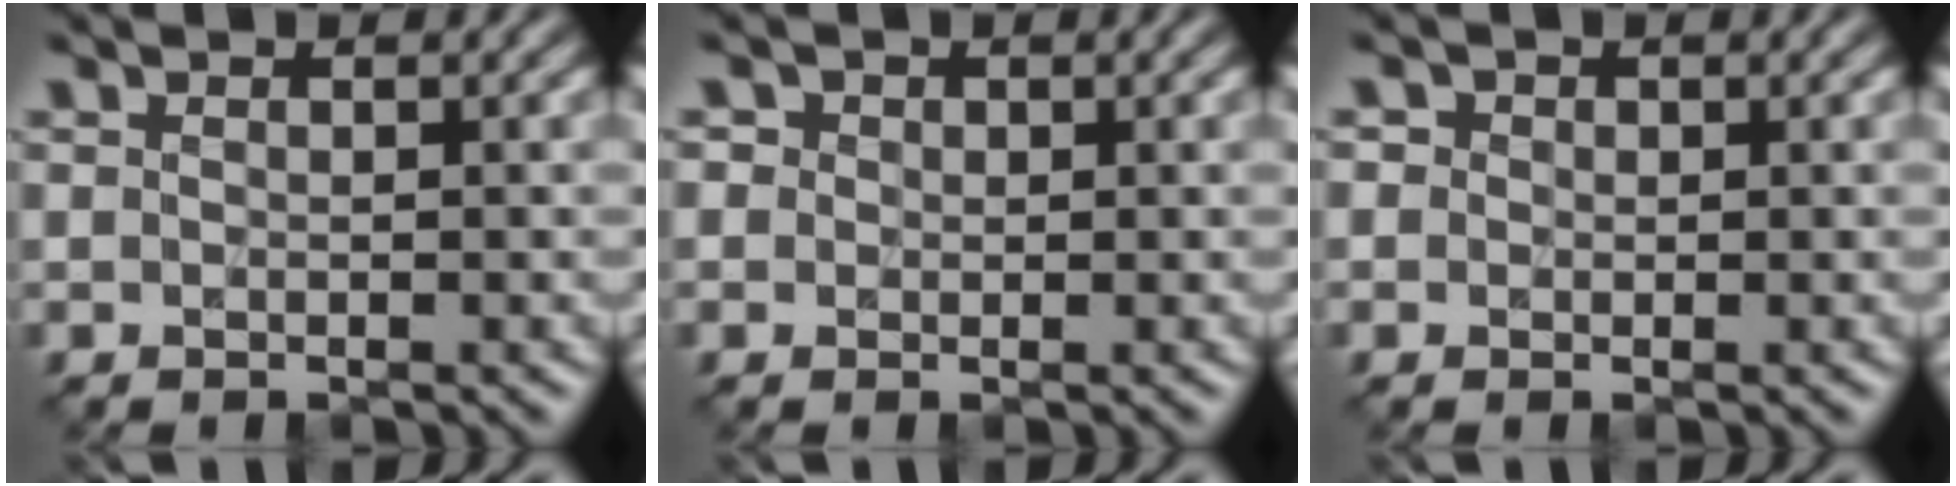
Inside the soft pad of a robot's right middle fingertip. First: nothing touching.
{"total": 1.4, "force": [0.6, 1.2, 0.4], "torque": [-0.004, 0.006, -0.002]}
{"total": 1.3, "force": [0.5, 1.2, 0.4], "torque": [-0.003, 0.006, -0.007]}